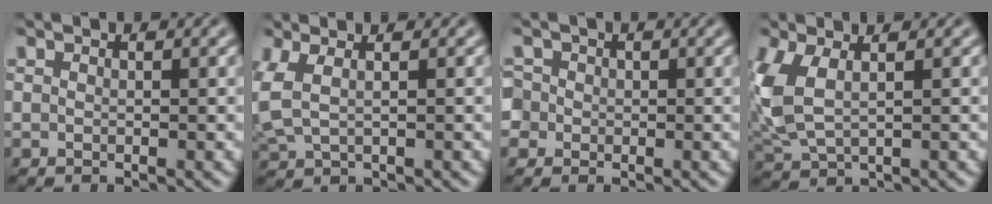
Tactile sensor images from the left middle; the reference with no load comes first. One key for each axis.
{"total": 2.3, "fx": 0.8, "fy": 1.1, "fz": 1.9, "tx": -0.054, "ty": 0.003, "tz": 0.020}
{"total": 3.0, "fx": 0.3, "fy": 2.8, "fz": 1.0, "tx": -0.010, "ty": 0.023, "tz": -0.018}
{"total": 4.5, "fx": 0.9, "fy": 2.4, "fz": 3.7, "tx": -0.098, "ty": -0.002, "tz": 0.021}